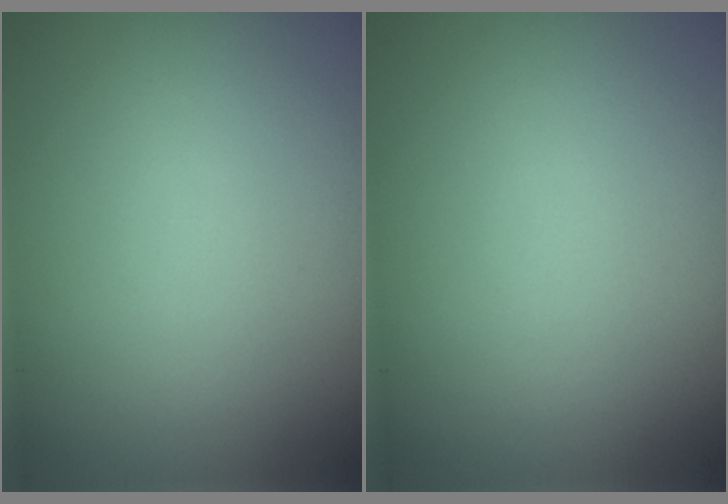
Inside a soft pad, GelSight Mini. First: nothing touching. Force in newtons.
{"total": 0.0}